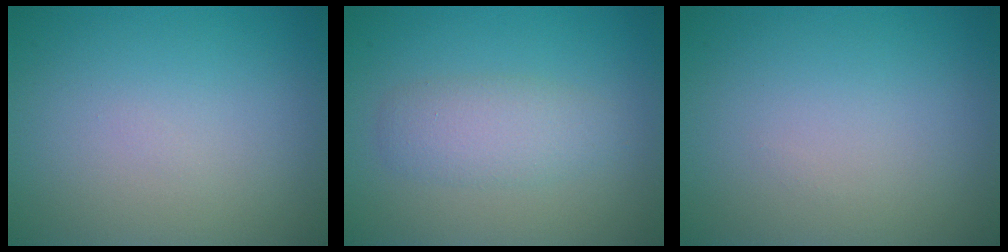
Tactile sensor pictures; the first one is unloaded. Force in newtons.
{"total": 2.8, "press": 2.8, "slide": 0.1}
{"total": 0.0}